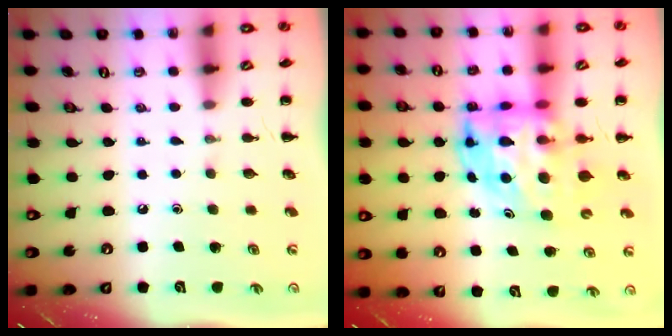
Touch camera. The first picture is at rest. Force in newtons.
{"total": 11.0, "press": 10.6, "slide": 3.0}